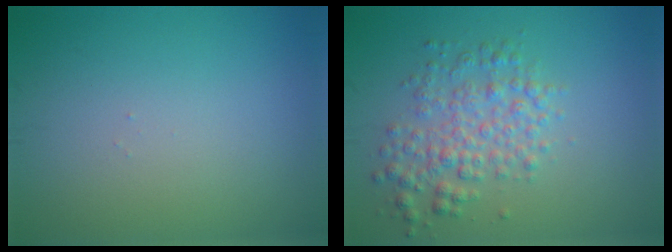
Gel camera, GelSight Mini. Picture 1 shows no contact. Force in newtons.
{"total": 3.8, "press": 3.8, "slide": 0.1}